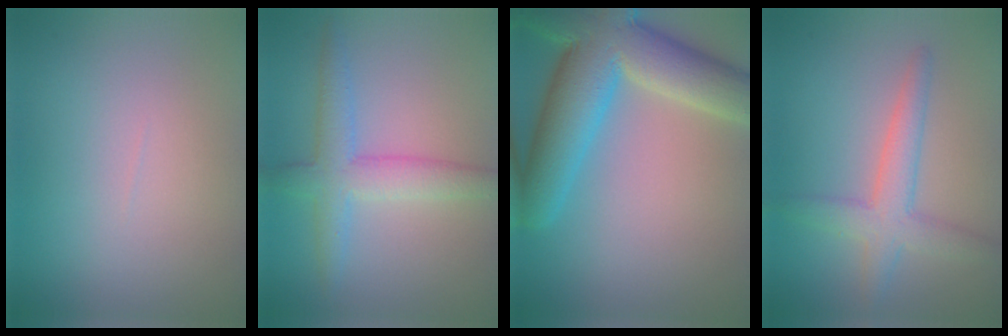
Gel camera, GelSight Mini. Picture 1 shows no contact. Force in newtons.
{"total": 4.0, "press": 4.0, "slide": 0.2}
{"total": 11.6, "press": 11.6, "slide": 0.6}
{"total": 3.9, "press": 3.9, "slide": 0.1}